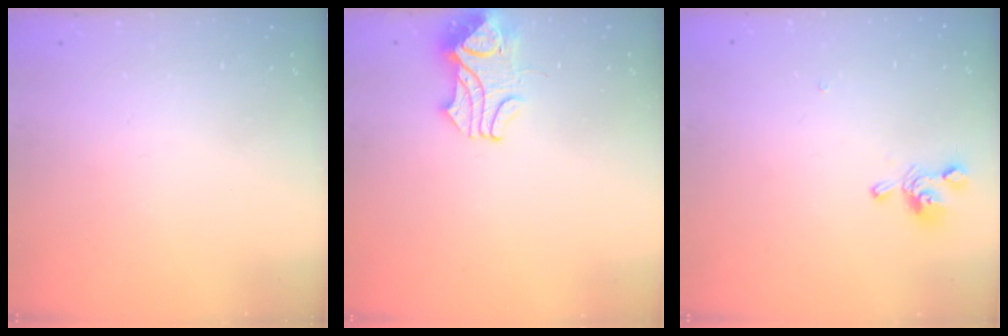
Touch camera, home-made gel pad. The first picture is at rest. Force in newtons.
{"total": 3.2, "press": 3.1, "slide": 0.6}
{"total": 0.7, "press": 0.4, "slide": 0.6}